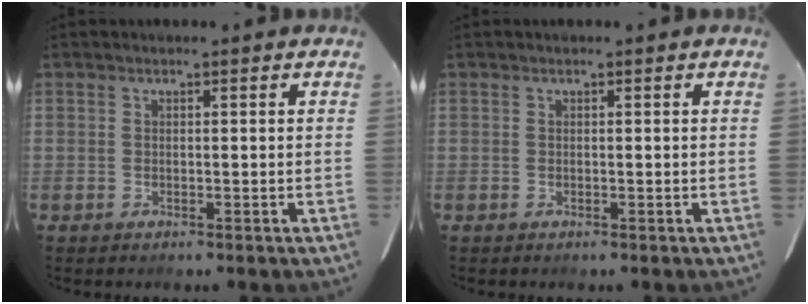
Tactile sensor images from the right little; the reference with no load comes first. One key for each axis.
{"total": 0.0}